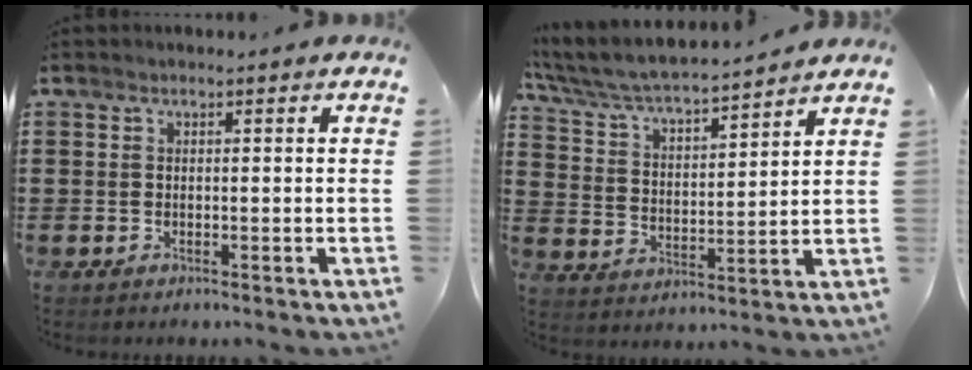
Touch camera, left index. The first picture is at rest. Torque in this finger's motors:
{"motor_torque": [-0.02, 0.03, 0.32, 0.21]}